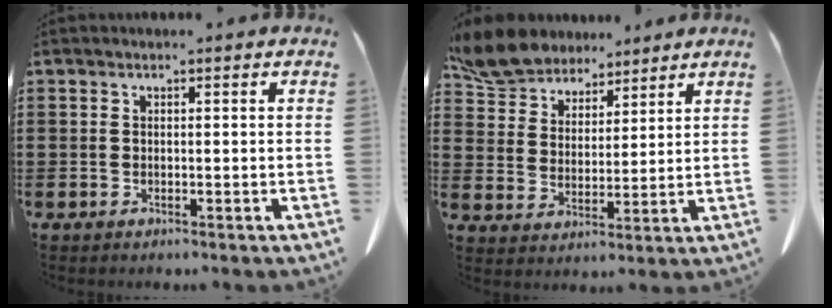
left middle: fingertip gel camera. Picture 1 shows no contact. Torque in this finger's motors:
{"motor_torque": [1.51, 0.62, 0.16, 0.07]}